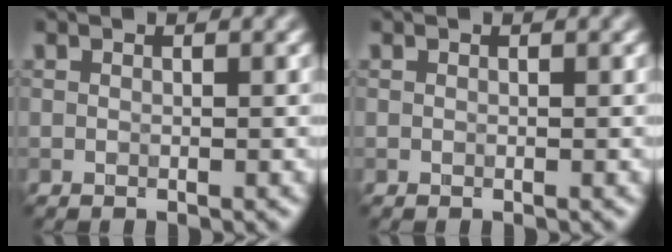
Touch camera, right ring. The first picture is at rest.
{"total": 0.0}